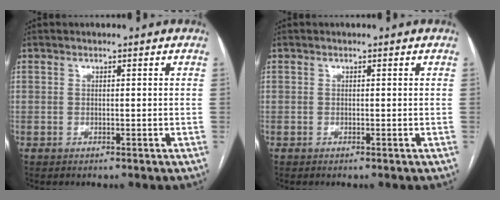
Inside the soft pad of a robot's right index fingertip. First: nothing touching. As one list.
[{"total": 0.0}]